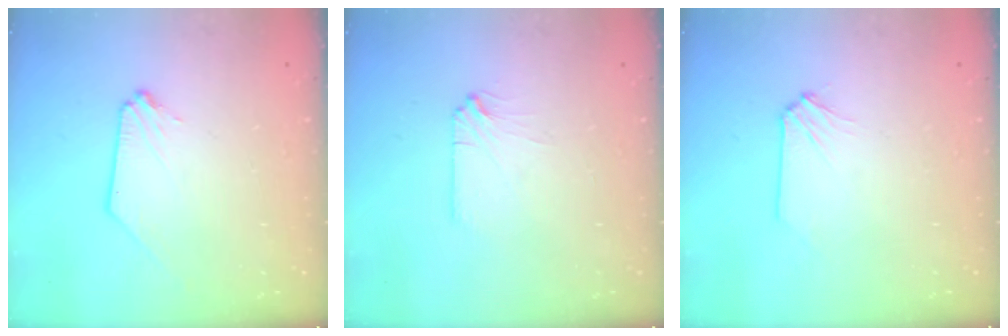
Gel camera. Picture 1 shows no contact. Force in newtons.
{"total": 2.5, "press": 2.5, "slide": 0.4}
{"total": 0.0}